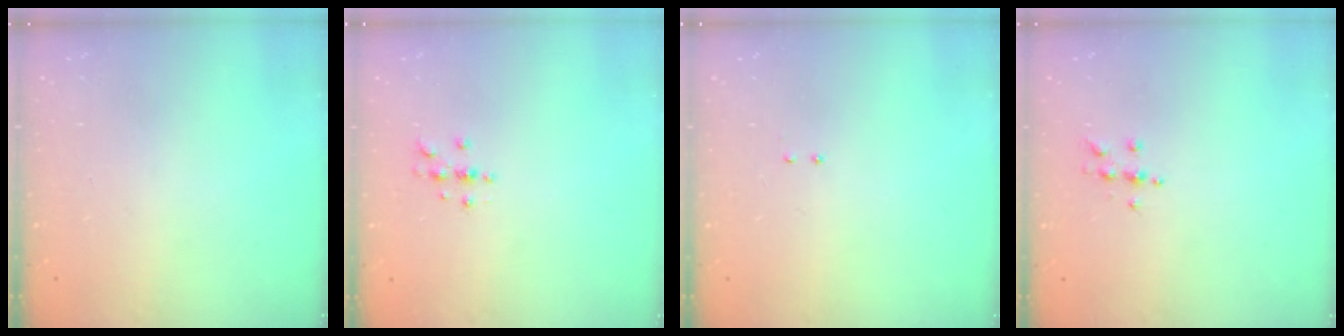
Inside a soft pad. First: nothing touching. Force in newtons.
{"total": 3.0, "press": 3.0, "slide": 0.4}
{"total": 2.1, "press": 2.0, "slide": 0.6}
{"total": 5.0, "press": 4.9, "slide": 0.5}